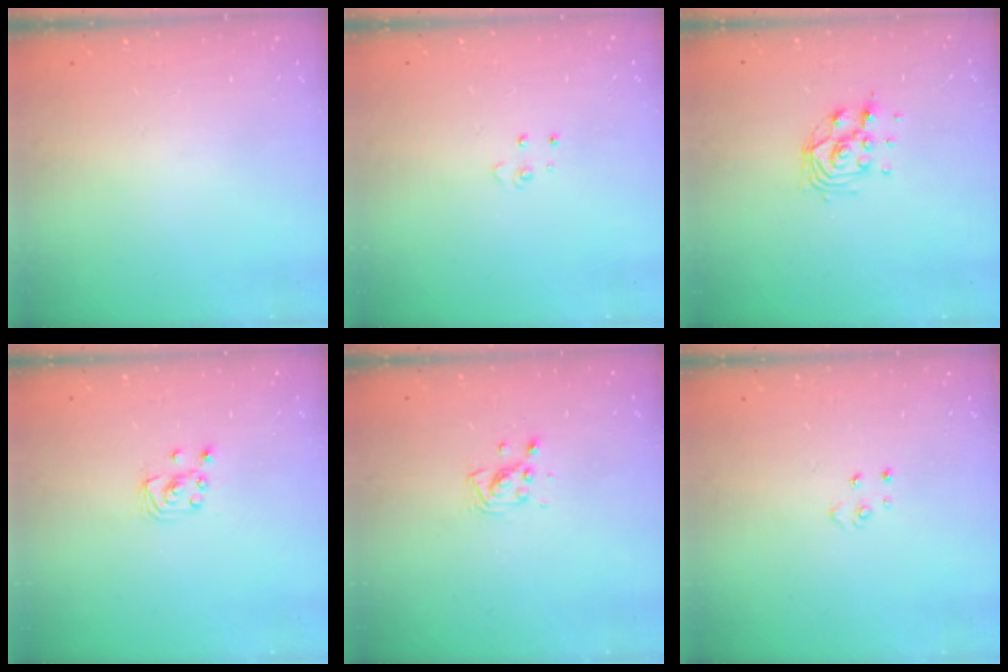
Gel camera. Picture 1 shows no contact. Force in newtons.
{"total": 3.6, "press": 3.6, "slide": 0.4}
{"total": 9.3, "press": 9.2, "slide": 1.3}
{"total": 2.7, "press": 2.7, "slide": 0.2}
{"total": 5.1, "press": 4.9, "slide": 1.3}
{"total": 2.6, "press": 2.6, "slide": 0.3}